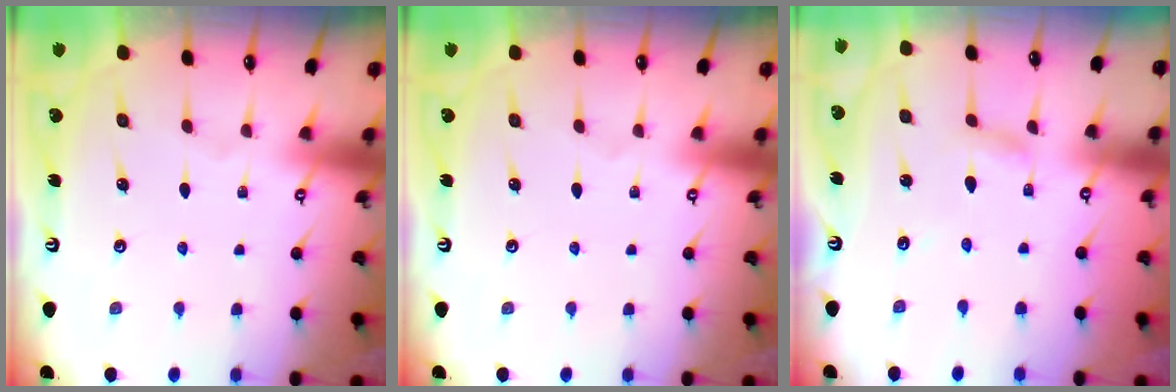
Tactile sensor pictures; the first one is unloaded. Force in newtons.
{"total": 0.0}
{"total": 3.0, "press": 3.0, "slide": 0.1}